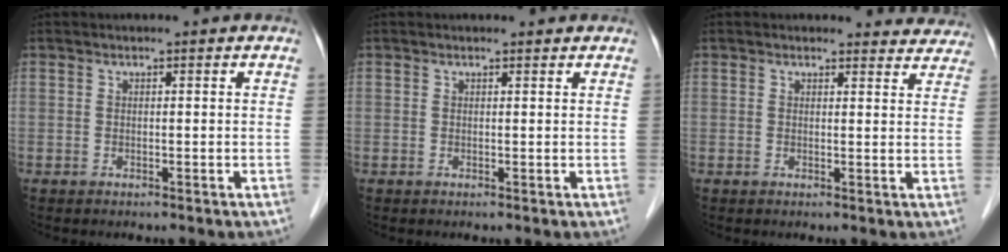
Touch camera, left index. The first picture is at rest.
{"total": 1.1, "force": [1.1, 0.2, 0.0], "torque": [-0.012, 0.002, 0.014]}
{"total": 5.3, "force": [5.1, 1.5, -0.3], "torque": [0.021, -0.013, 0.032]}